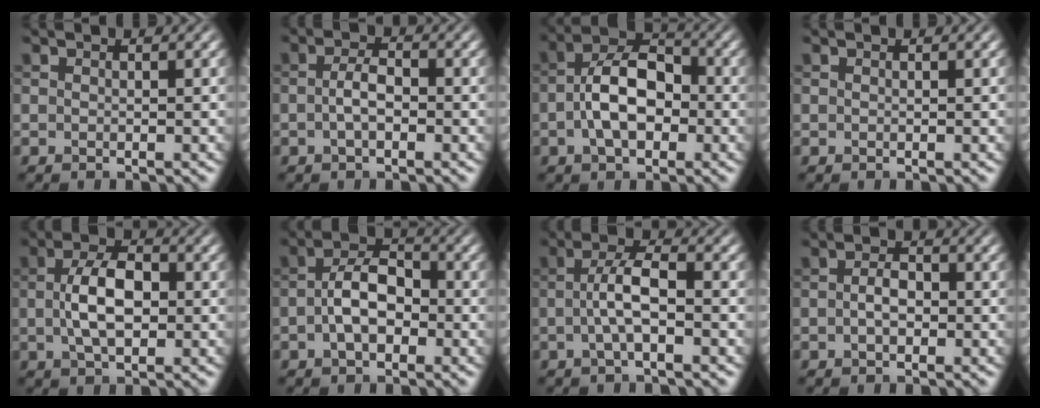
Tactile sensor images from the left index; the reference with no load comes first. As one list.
[{"total": 2.3, "force": [-0.5, 1.0, 2.0], "torque": [-0.043, 0.002, -0.014]}, {"total": 6.1, "force": [-1.3, 3.4, 4.9], "torque": [-0.081, 0.013, -0.032]}, {"total": 0.0}, {"total": 5.1, "force": [0.0, 2.7, 4.3], "torque": [-0.084, 0.005, -0.001]}, {"total": 4.5, "force": [-1.0, 2.6, 3.5], "torque": [-0.063, 0.009, -0.024]}, {"total": 3.6, "force": [-0.5, 0.9, 3.4], "torque": [-0.066, 0.008, -0.013]}, {"total": 2.1, "force": [-0.3, 1.2, 1.6], "torque": [-0.033, 0.003, -0.008]}]